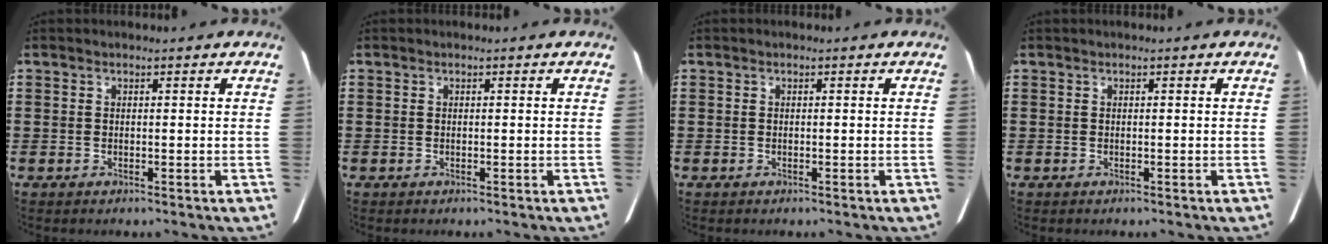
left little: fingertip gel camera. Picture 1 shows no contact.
{"total": 0.0}
{"total": 0.0}
{"total": 0.0}